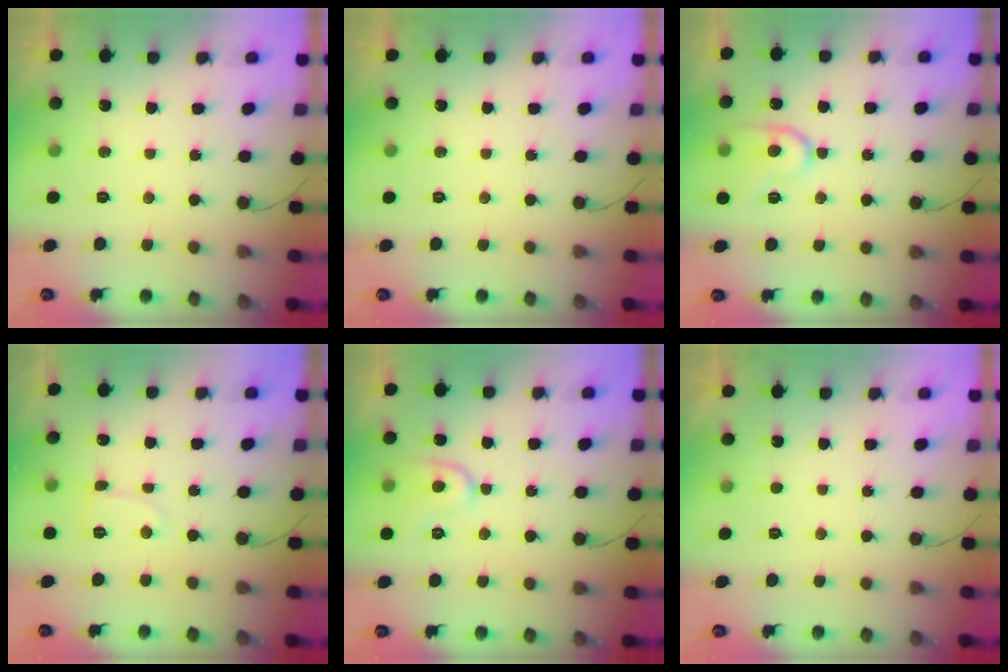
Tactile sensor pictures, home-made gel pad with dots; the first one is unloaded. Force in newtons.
{"total": 0.0}
{"total": 12.0, "press": 12.0, "slide": 1.1}
{"total": 4.2, "press": 4.1, "slide": 0.5}
{"total": 8.4, "press": 8.3, "slide": 0.8}
{"total": 1.6, "press": 1.6, "slide": 0.2}